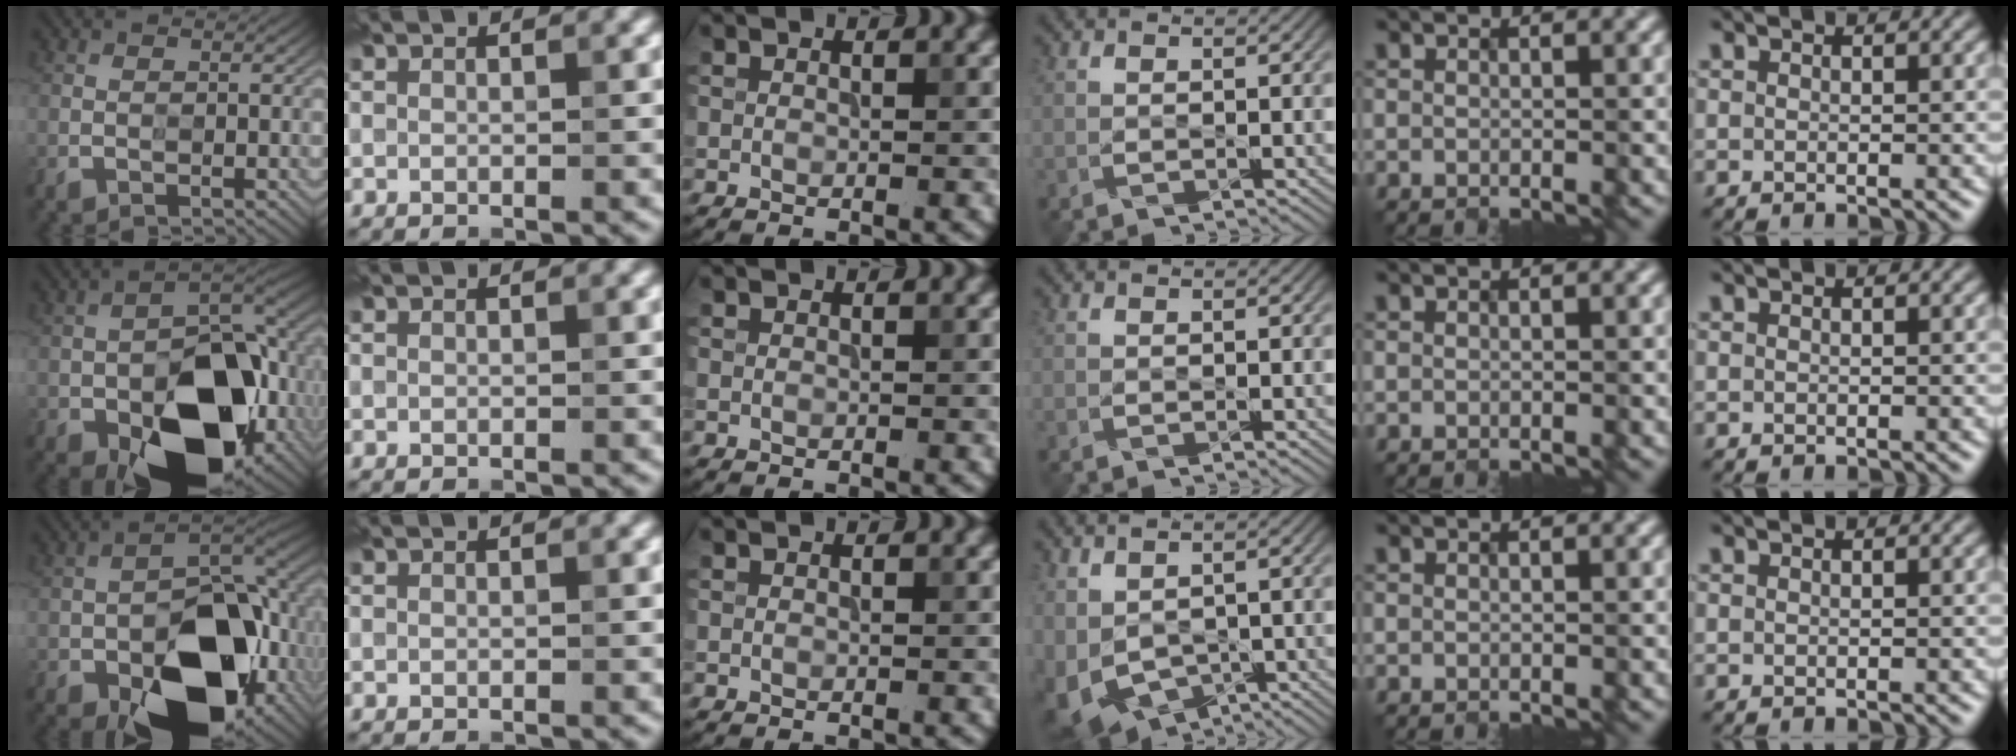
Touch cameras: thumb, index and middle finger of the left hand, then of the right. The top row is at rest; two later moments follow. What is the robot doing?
{"motion": "wipe", "object": "glasses"}